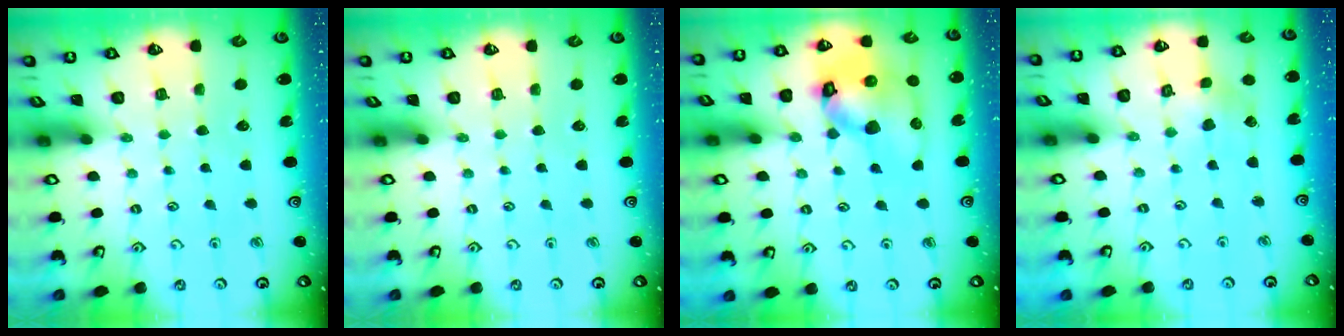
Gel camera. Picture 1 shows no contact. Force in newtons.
{"total": 0.0}
{"total": 18.7, "press": 18.5, "slide": 2.5}
{"total": 3.0, "press": 2.9, "slide": 0.5}